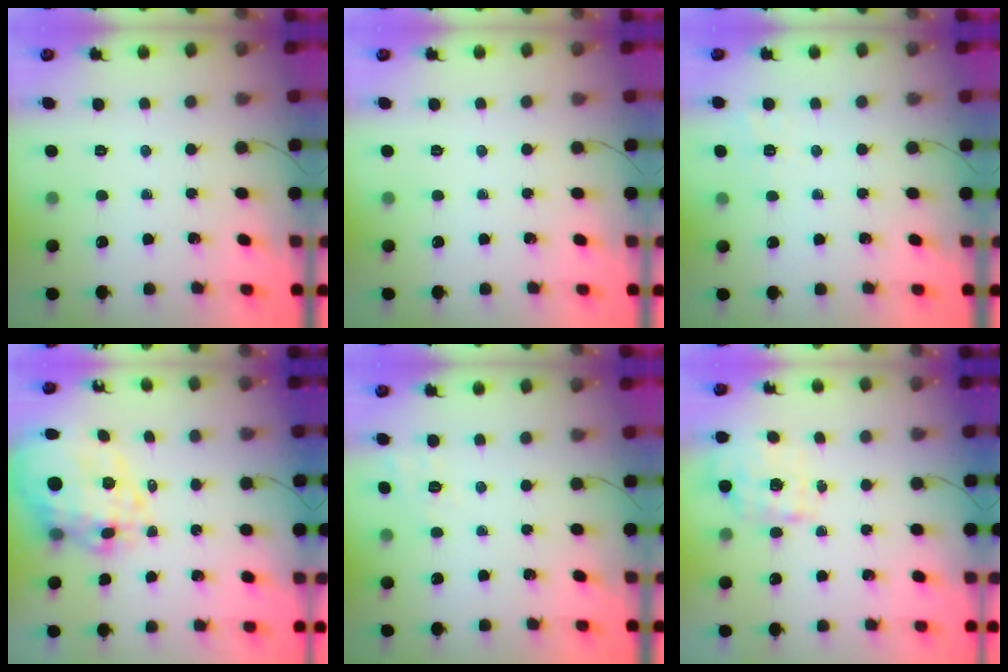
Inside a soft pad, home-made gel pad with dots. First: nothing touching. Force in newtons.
{"total": 0.0}
{"total": 1.9, "press": 0.5, "slide": 1.9}
{"total": 19.0, "press": 18.4, "slide": 4.6}
{"total": 2.4, "press": 1.2, "slide": 2.1}
{"total": 1.9, "press": 1.8, "slide": 0.5}